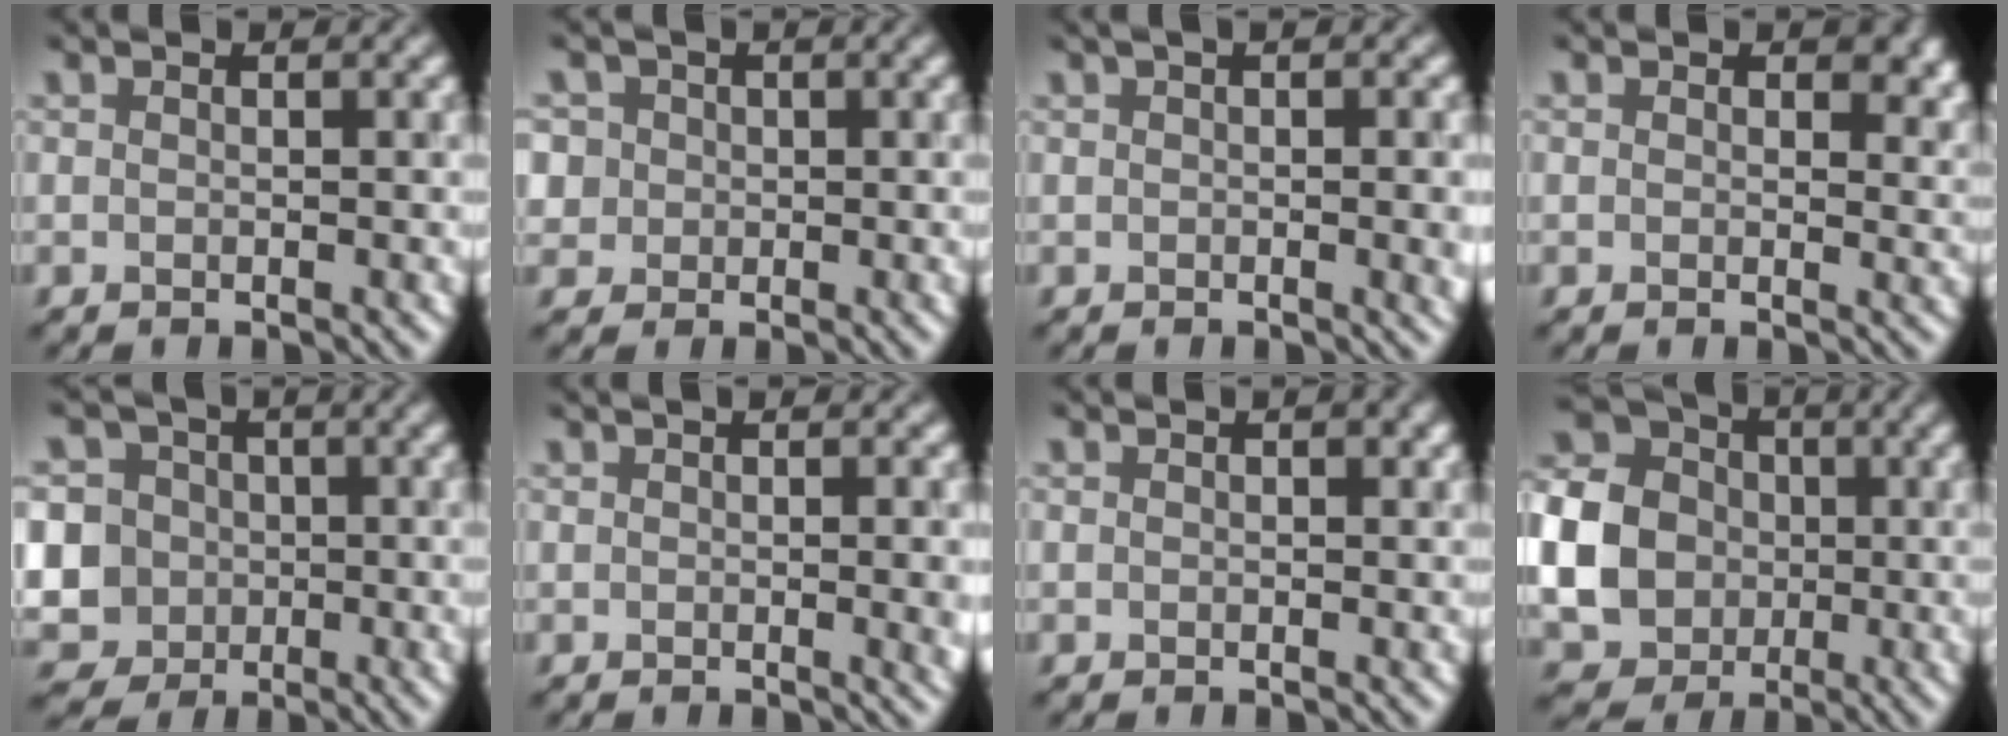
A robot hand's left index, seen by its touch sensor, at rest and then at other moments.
{"total": 5.0, "force": [1.9, 4.3, 1.9], "torque": [-0.041, 0.022, 0.015]}
{"total": 5.5, "force": [1.0, 2.1, 5.0], "torque": [-0.036, 0.009, 0.012]}
{"total": 2.7, "force": [1.1, 1.7, 1.7], "torque": [-0.020, -0.007, 0.011]}
{"total": 9.9, "force": [-0.1, 9.1, 3.8], "torque": [-0.090, 0.015, -0.039]}
{"total": 4.0, "force": [0.2, 1.4, 3.8], "torque": [-0.034, 0.004, 0.007]}
{"total": 0.9, "force": [0.3, 0.6, 0.6], "torque": [-0.003, -0.002, 0.002]}
{"total": 10.7, "force": [-0.8, 9.5, 4.9], "torque": [-0.147, -0.007, -0.032]}